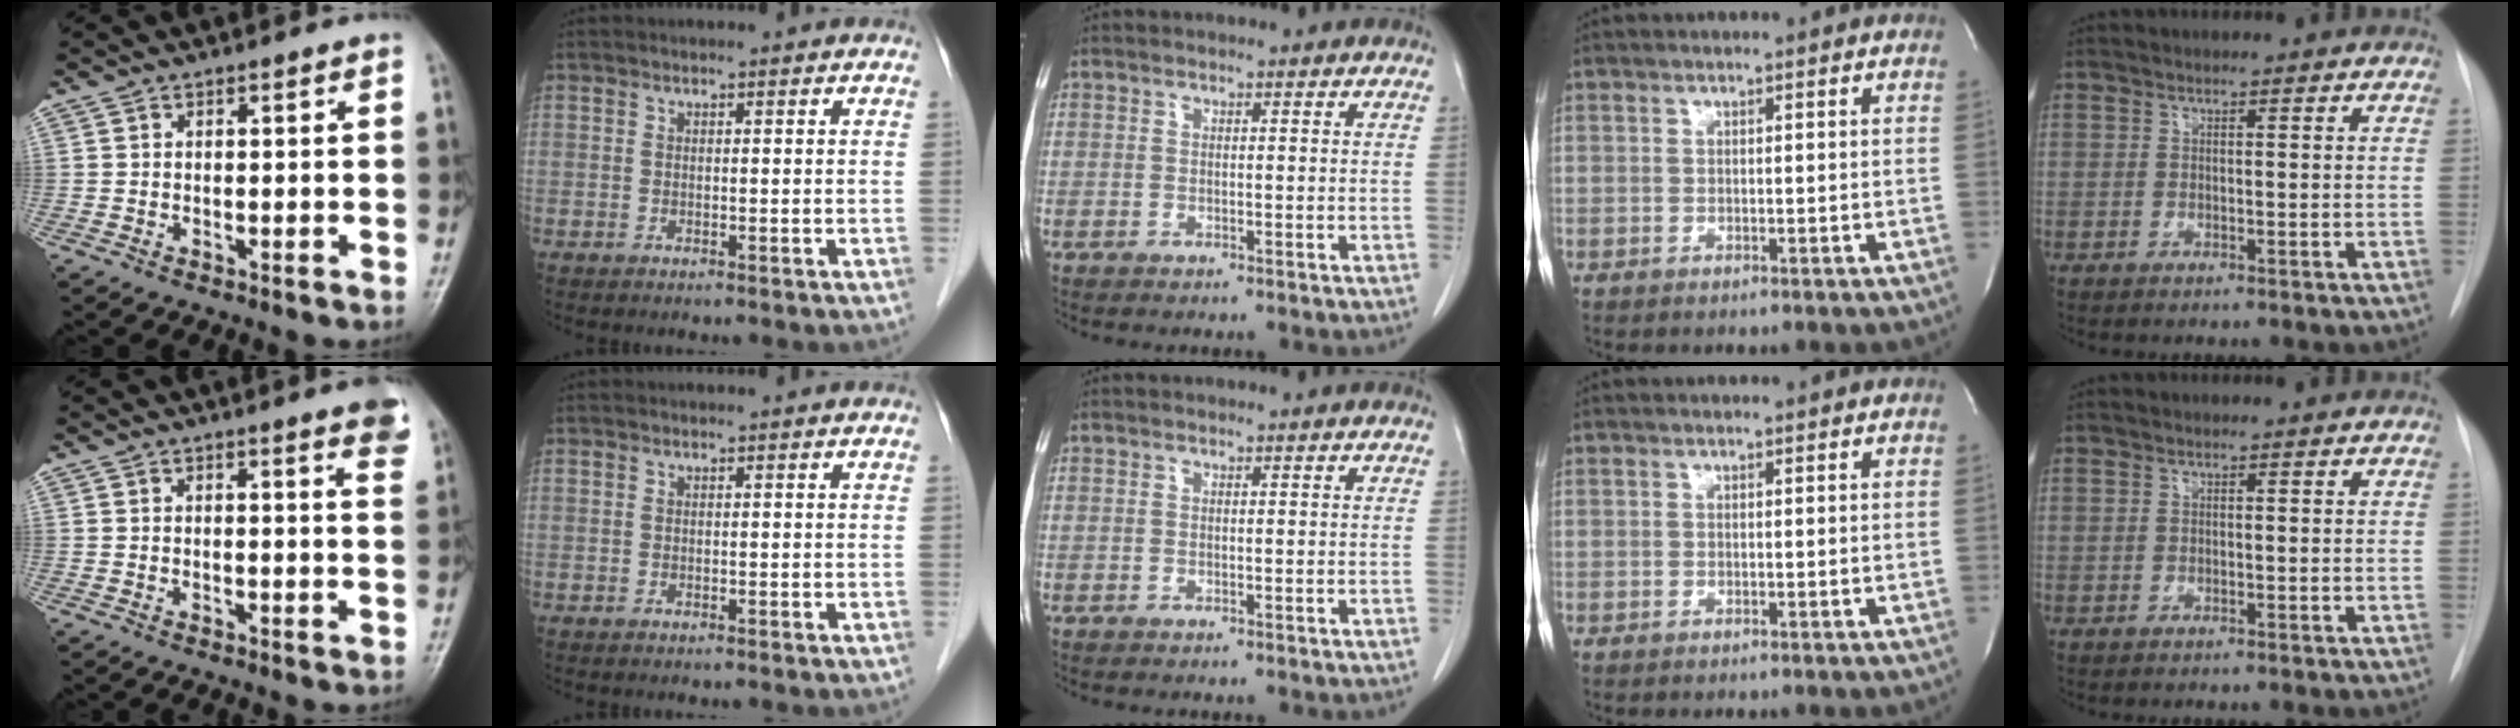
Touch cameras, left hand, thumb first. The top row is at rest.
{"thumb": {"total": 5.0, "force": [3.4, 0.5, 3.6], "torque": [-0.034, -0.010, 0.031]}}